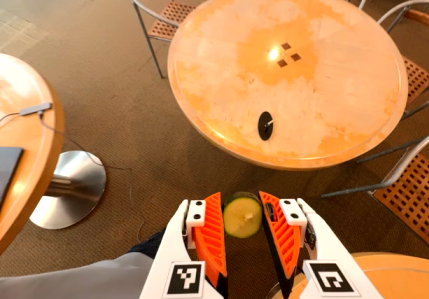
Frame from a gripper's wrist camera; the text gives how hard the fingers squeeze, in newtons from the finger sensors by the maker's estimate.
{"total": 8.3, "left": 8.2, "right": 8.3}